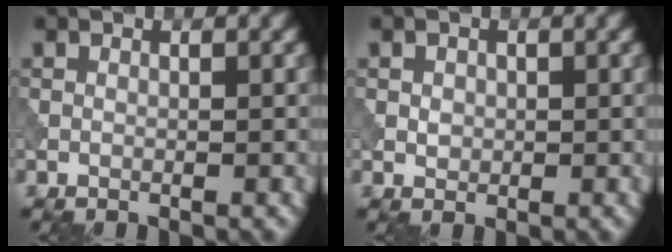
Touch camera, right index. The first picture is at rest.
{"total": 1.1, "force": [0.1, 1.0, 0.5], "torque": [-0.008, -0.001, 0.003]}